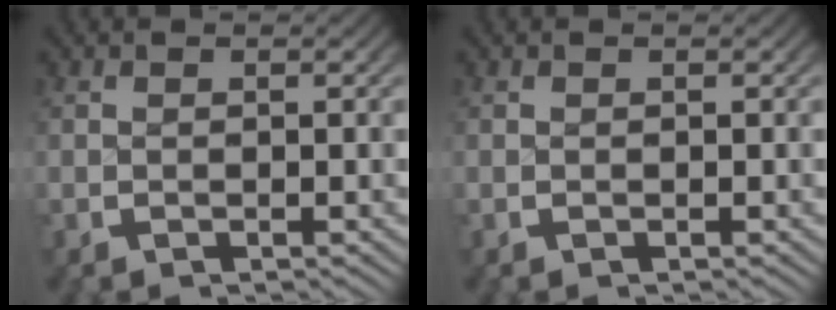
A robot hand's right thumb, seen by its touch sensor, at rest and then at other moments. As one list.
[{"total": 0.0}]